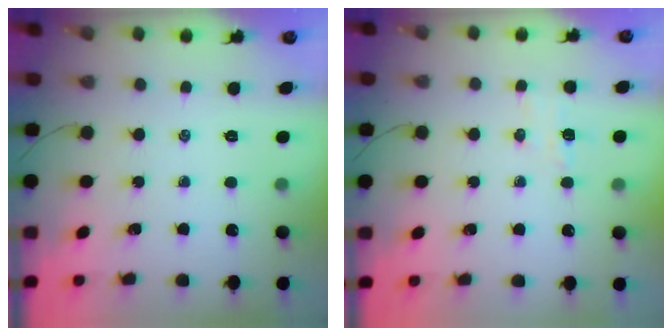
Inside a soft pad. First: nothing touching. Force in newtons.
{"total": 5.3, "press": 5.2, "slide": 0.7}